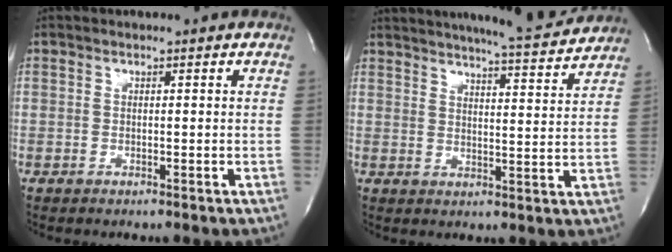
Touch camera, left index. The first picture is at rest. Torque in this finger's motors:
{"motor_torque": [-0.13, -0.19, 0.57, 0.13]}